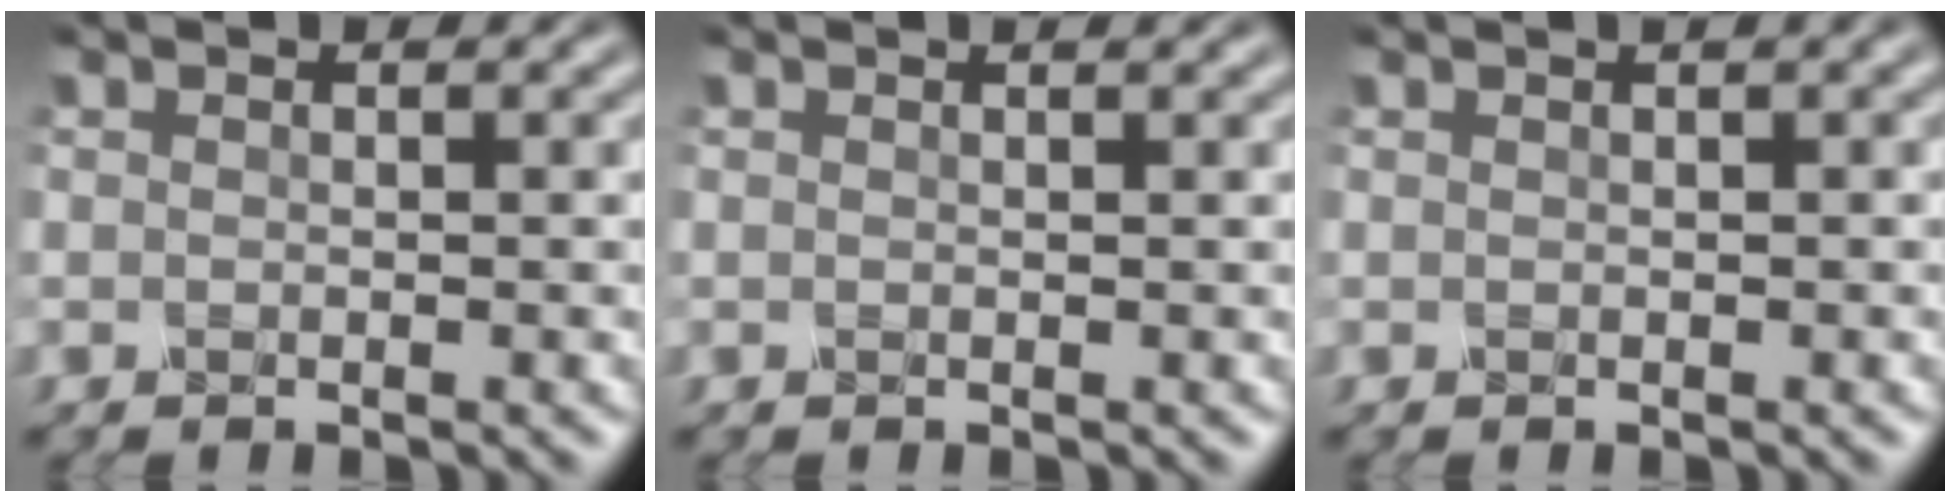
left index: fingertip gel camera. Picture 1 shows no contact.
{"total": 0.7, "force": [0.7, 0.1, 0.3], "torque": [-0.007, -0.001, 0.004]}
{"total": 0.8, "force": [0.4, 0.1, 0.6], "torque": [-0.014, 0.004, 0.004]}